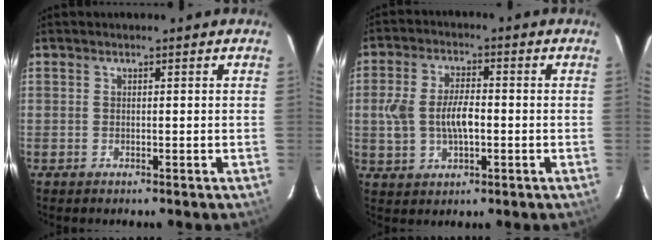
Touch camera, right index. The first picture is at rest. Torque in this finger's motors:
{"motor_torque": [0.23, 0.00, 0.24, 0.10]}